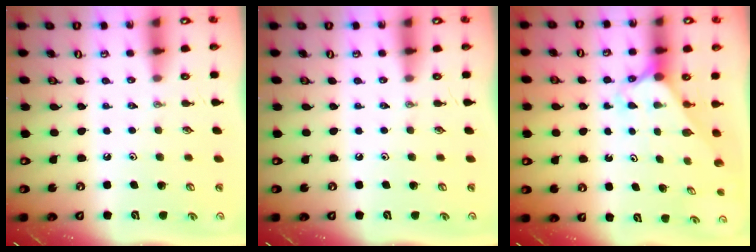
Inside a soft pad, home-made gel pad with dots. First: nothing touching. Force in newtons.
{"total": 0.0}
{"total": 2.2, "press": 2.2, "slide": 0.2}